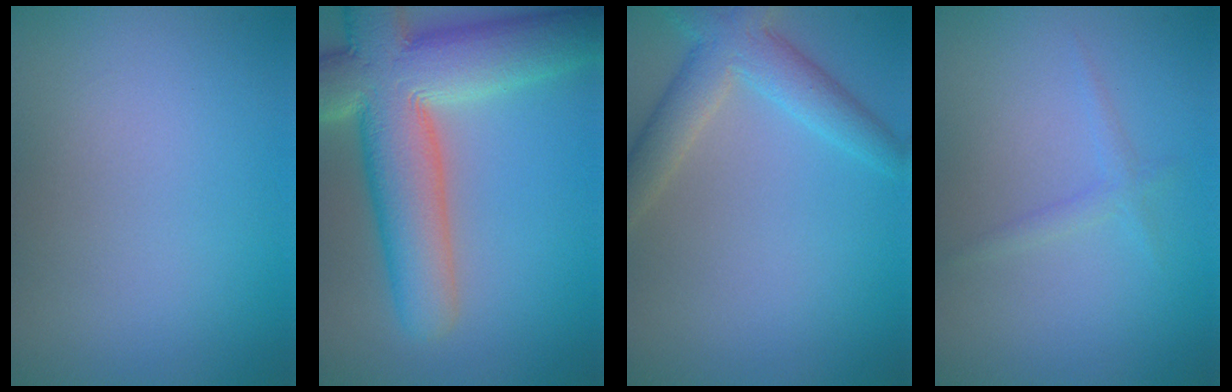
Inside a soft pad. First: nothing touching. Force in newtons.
{"total": 11.8, "press": 11.8, "slide": 1.0}
{"total": 4.5, "press": 4.5, "slide": 0.2}
{"total": 1.1, "press": 1.1, "slide": 0.1}